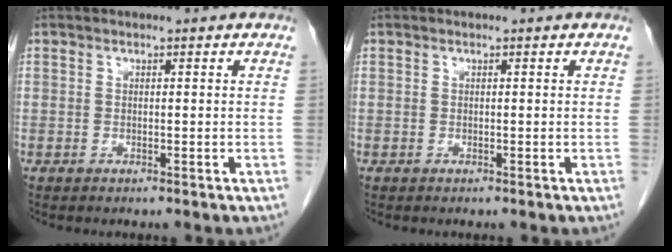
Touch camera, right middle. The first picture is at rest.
{"total": 0.0}